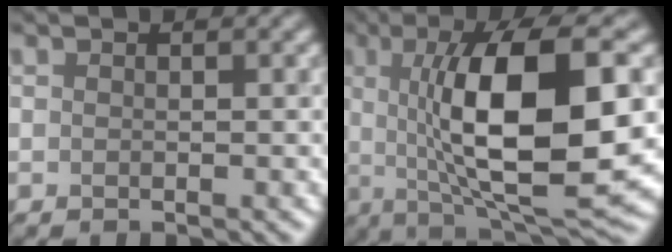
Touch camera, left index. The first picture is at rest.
{"total": 13.5, "force": [0.7, 4.0, 12.8], "torque": [-0.190, -0.001, 0.011]}